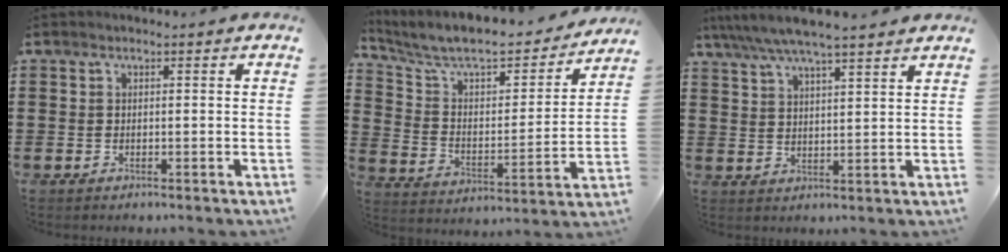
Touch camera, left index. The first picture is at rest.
{"total": 7.5, "force": [6.4, 1.8, 3.3], "torque": [-0.095, -0.045, 0.107]}
{"total": 5.4, "force": [4.8, 0.1, 2.6], "torque": [-0.065, -0.018, 0.082]}